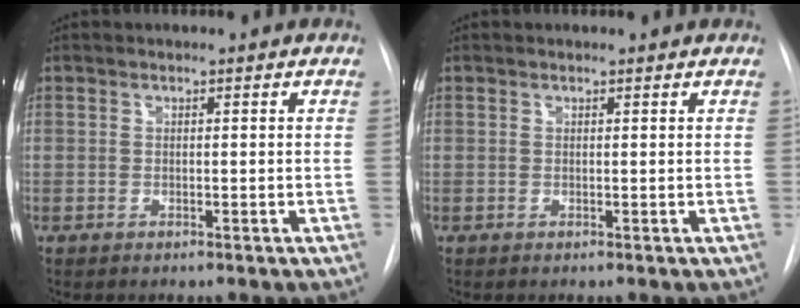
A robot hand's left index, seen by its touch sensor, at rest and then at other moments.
{"total": 1.1, "force": [1.1, 0.2, 0.2], "torque": [-0.011, 0.008, 0.010]}